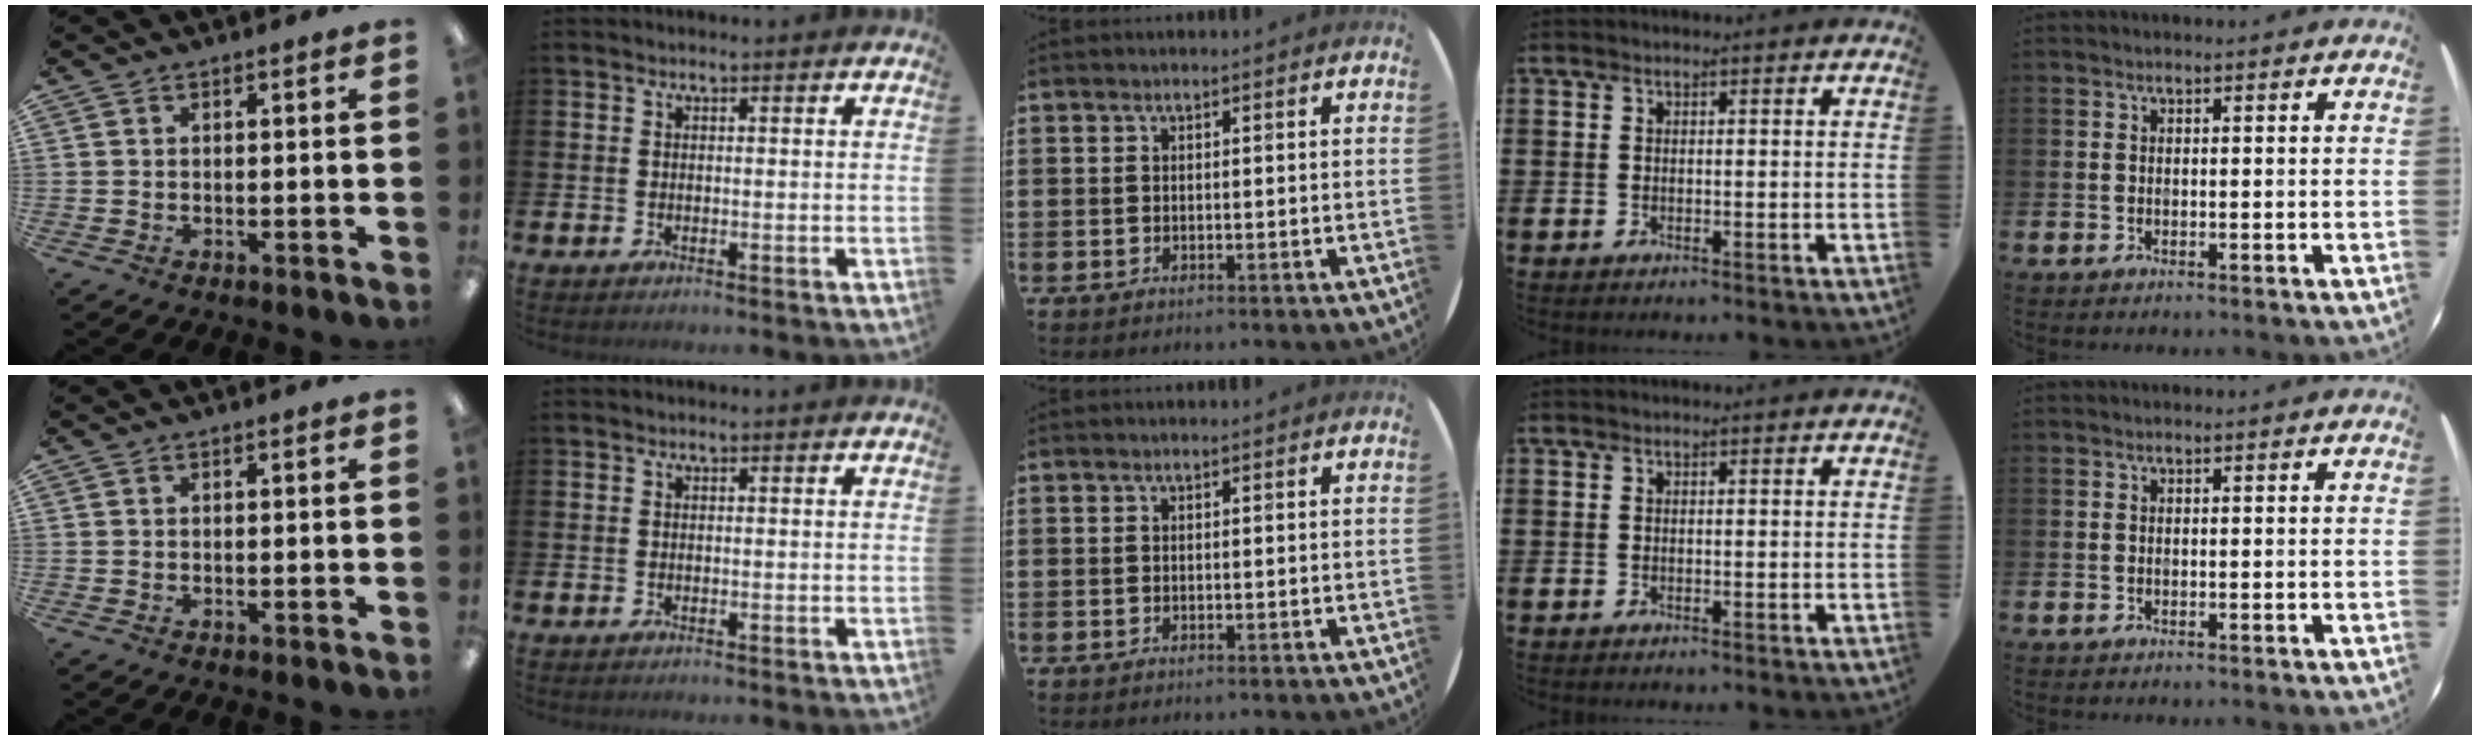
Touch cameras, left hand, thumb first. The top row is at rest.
{}